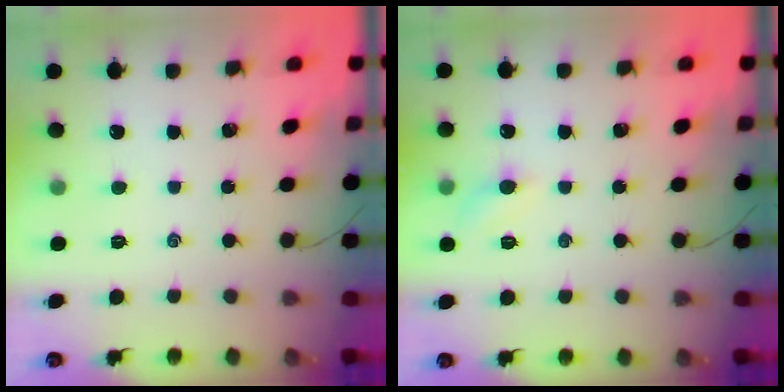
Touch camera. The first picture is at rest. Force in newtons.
{"total": 4.5, "press": 4.3, "slide": 1.2}